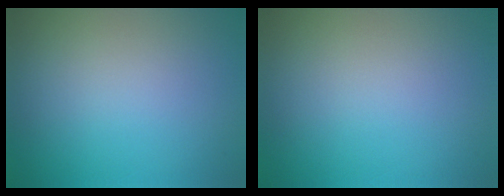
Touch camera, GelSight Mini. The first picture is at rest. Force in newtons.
{"total": 0.0}